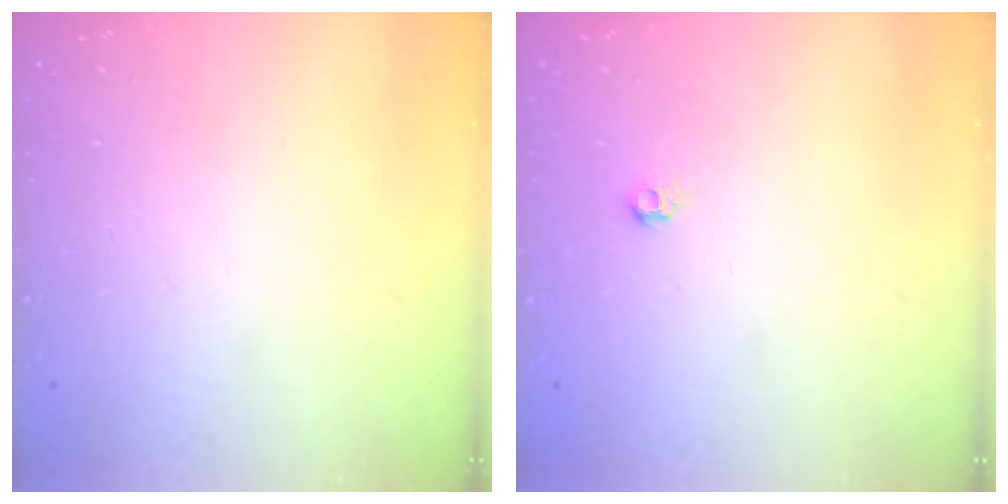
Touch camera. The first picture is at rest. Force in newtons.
{"total": 3.9, "press": 3.8, "slide": 0.8}